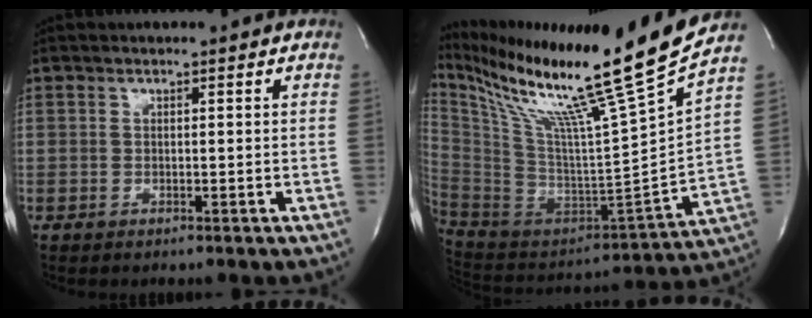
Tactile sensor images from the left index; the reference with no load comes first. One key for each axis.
{"total": 26.1, "fx": 19.6, "fy": -3.1, "fz": 16.9, "tx": -0.299, "ty": -0.069, "tz": 0.328}